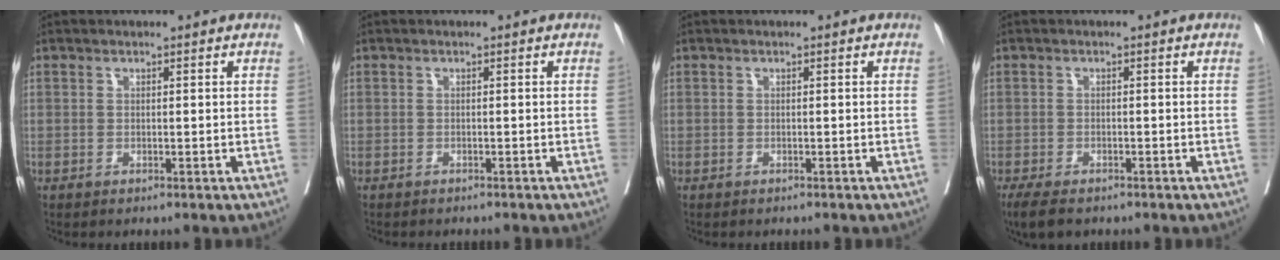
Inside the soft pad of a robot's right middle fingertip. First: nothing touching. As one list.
[{"total": 3.0, "force": [-2.7, 0.6, 1.0], "torque": [-0.016, -0.005, -0.033]}, {"total": 0.9, "force": [-0.9, 0.2, 0.2], "torque": [-0.006, -0.002, -0.015]}, {"total": 4.6, "force": [-3.6, 1.6, 2.5], "torque": [-0.044, -0.011, -0.055]}]